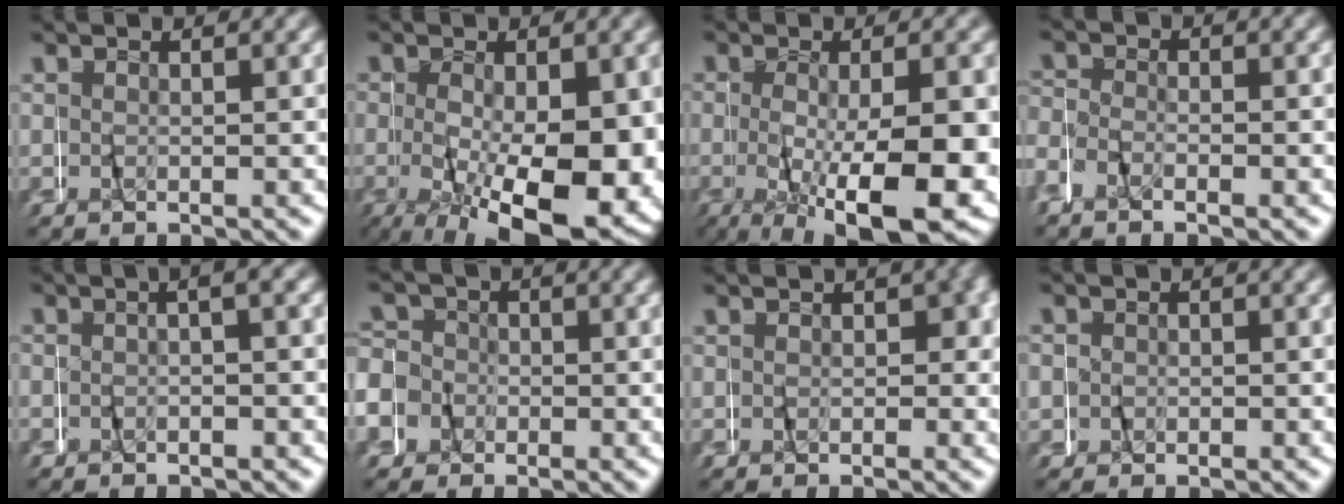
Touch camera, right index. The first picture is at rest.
{"total": 10.5, "force": [-3.3, 4.2, 9.0], "torque": [-0.130, -0.020, -0.040]}
{"total": 10.2, "force": [-3.2, 3.1, 9.2], "torque": [-0.132, -0.010, -0.038]}
{"total": 2.4, "force": [-2.0, 1.2, 0.0], "torque": [-0.014, -0.001, -0.041]}
{"total": 1.0, "force": [-0.5, -0.2, 0.8], "torque": [-0.011, 0.013, -0.014]}
{"total": 9.4, "force": [-0.5, 9.2, 2.0], "torque": [-0.059, -0.005, -0.030]}
{"total": 2.0, "force": [-0.5, 1.4, 1.4], "torque": [-0.002, -0.006, -0.007]}
{"total": 2.4, "force": [0.2, 2.4, 0.4], "torque": [-0.008, 0.003, -0.001]}